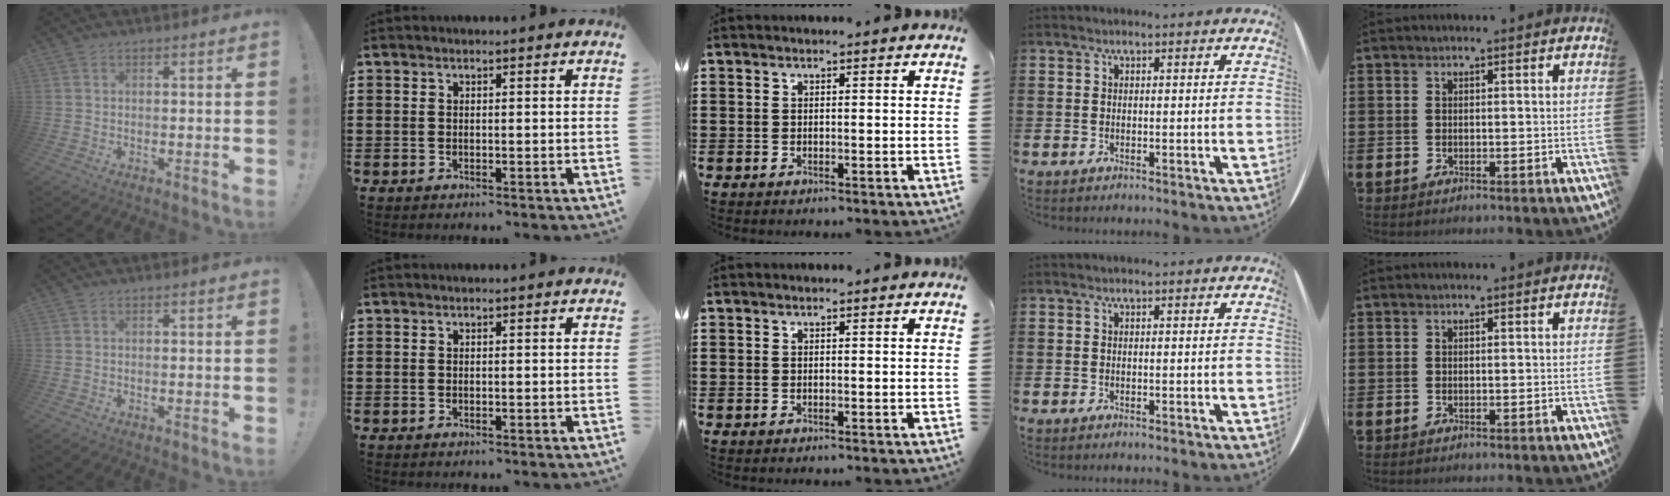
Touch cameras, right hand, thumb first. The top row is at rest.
{}